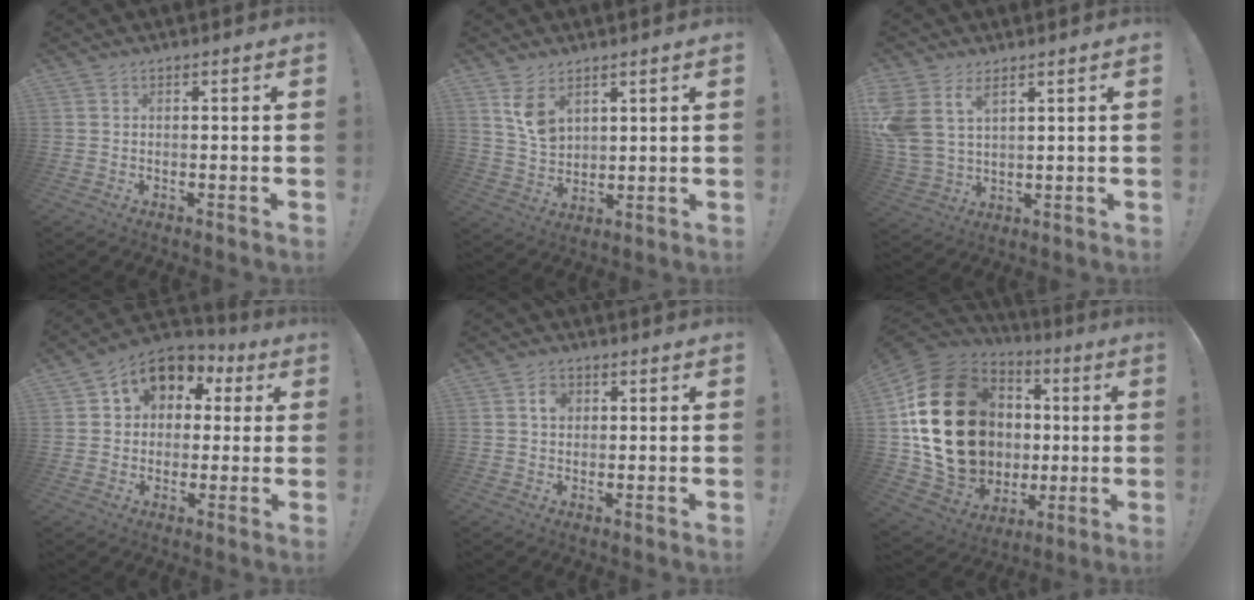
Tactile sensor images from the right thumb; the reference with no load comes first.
{"total": 8.2, "force": [4.8, 5.1, 4.4], "torque": [-0.060, -0.026, 0.092]}
{"total": 8.4, "force": [4.6, 5.0, 4.9], "torque": [-0.101, -0.022, 0.091]}
{"total": 9.6, "force": [3.8, 7.8, 4.1], "torque": [-0.063, -0.018, 0.075]}
{"total": 3.5, "force": [1.0, 2.7, 1.9], "torque": [-0.019, 0.000, 0.013]}
{"total": 28.5, "force": [3.8, 21.1, 18.8], "torque": [-0.348, -0.022, 0.132]}